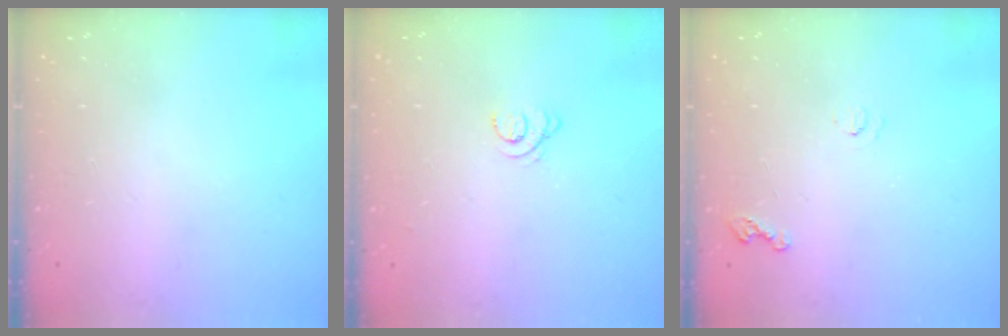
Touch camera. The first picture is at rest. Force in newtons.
{"total": 3.9, "press": 3.8, "slide": 0.5}
{"total": 3.9, "press": 3.8, "slide": 0.5}